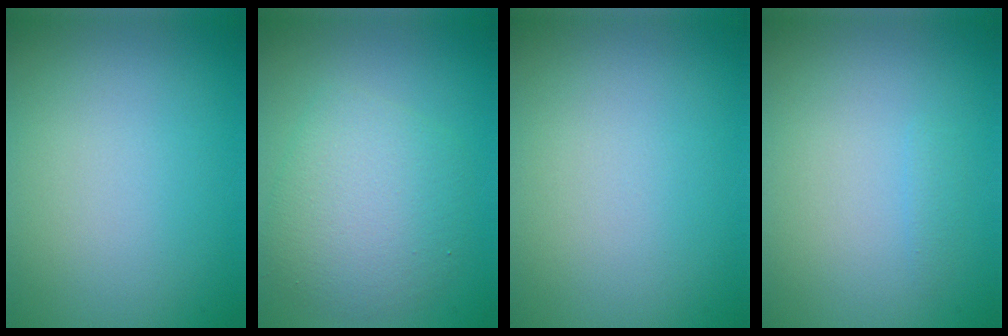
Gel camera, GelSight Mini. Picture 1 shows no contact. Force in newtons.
{"total": 5.2, "press": 5.2, "slide": 0.1}
{"total": 0.0}
{"total": 0.6, "press": 0.6, "slide": 0.1}